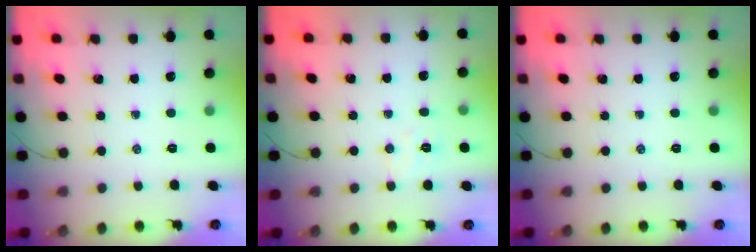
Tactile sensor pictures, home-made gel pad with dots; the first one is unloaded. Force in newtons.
{"total": 3.8, "press": 3.7, "slide": 0.8}
{"total": 0.0}